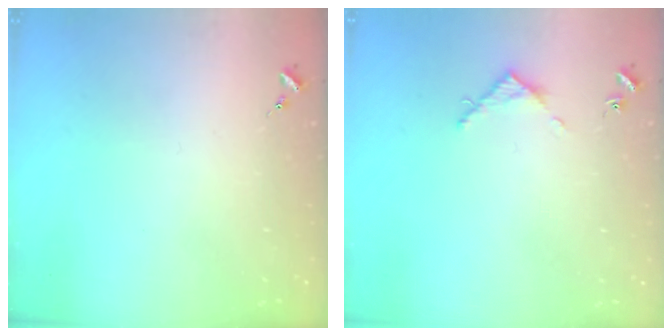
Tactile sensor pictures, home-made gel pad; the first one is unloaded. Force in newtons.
{"total": 4.0, "press": 4.0, "slide": 0.5}